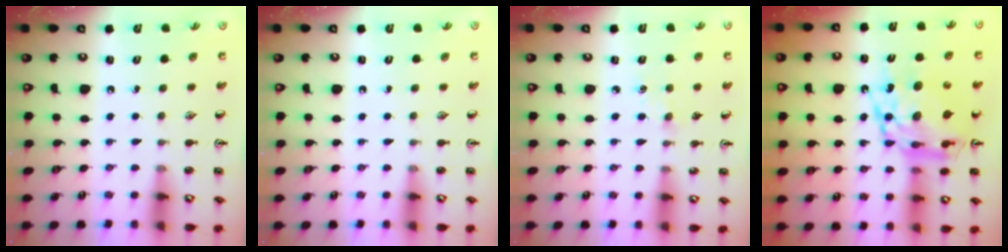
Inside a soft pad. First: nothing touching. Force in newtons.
{"total": 0.0}
{"total": 1.9, "press": 1.9, "slide": 0.3}
{"total": 16.6, "press": 16.5, "slide": 2.1}